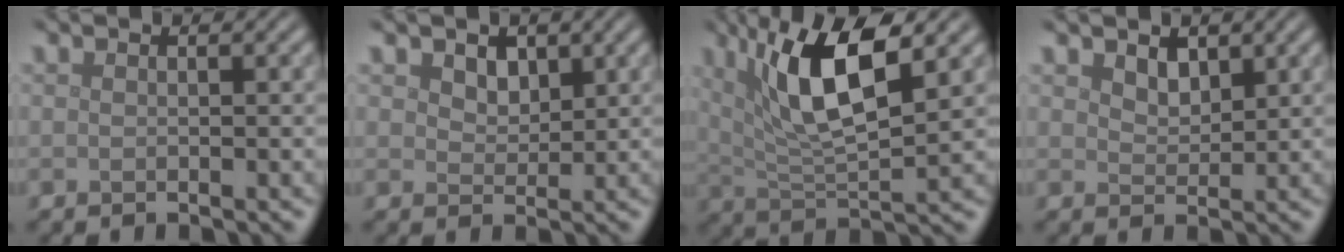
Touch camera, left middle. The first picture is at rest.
{"total": 1.8, "force": [1.0, 1.2, 0.8], "torque": [-0.019, -0.007, 0.017]}
{"total": 8.5, "force": [3.3, 2.4, 7.4], "torque": [-0.131, -0.003, 0.058]}
{"total": 1.6, "force": [1.1, 0.8, 0.6], "torque": [-0.015, -0.003, 0.023]}